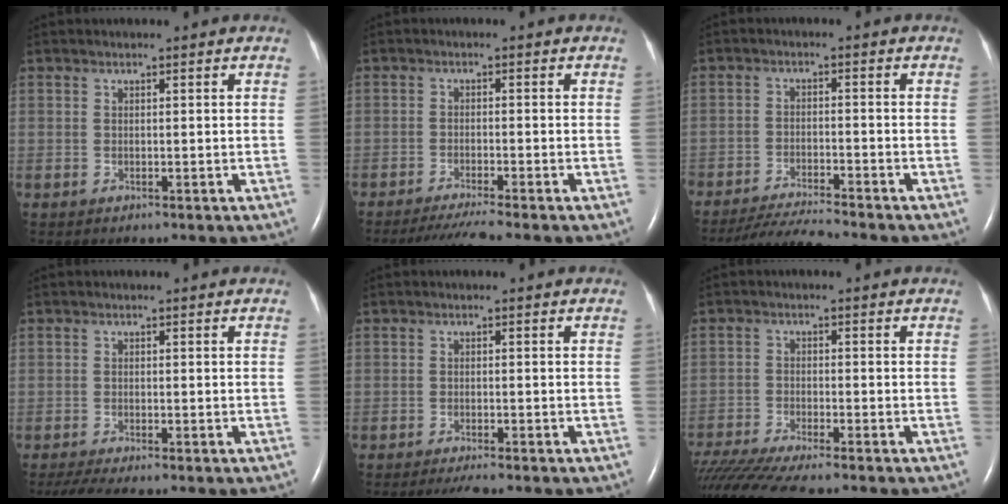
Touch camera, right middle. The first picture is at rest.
{"total": 5.5, "force": [-4.8, -1.4, 2.4], "torque": [-0.041, -0.023, -0.082]}
{"total": 6.6, "force": [-6.3, -0.9, 1.8], "torque": [-0.031, -0.019, -0.115]}
{"total": 4.3, "force": [-3.5, 0.0, 2.5], "torque": [-0.048, -0.012, -0.059]}
{"total": 3.4, "force": [-3.0, 0.1, 1.8], "torque": [-0.031, -0.008, -0.045]}
{"total": 13.0, "force": [-11.4, 0.0, 6.3], "torque": [-0.113, -0.028, -0.191]}